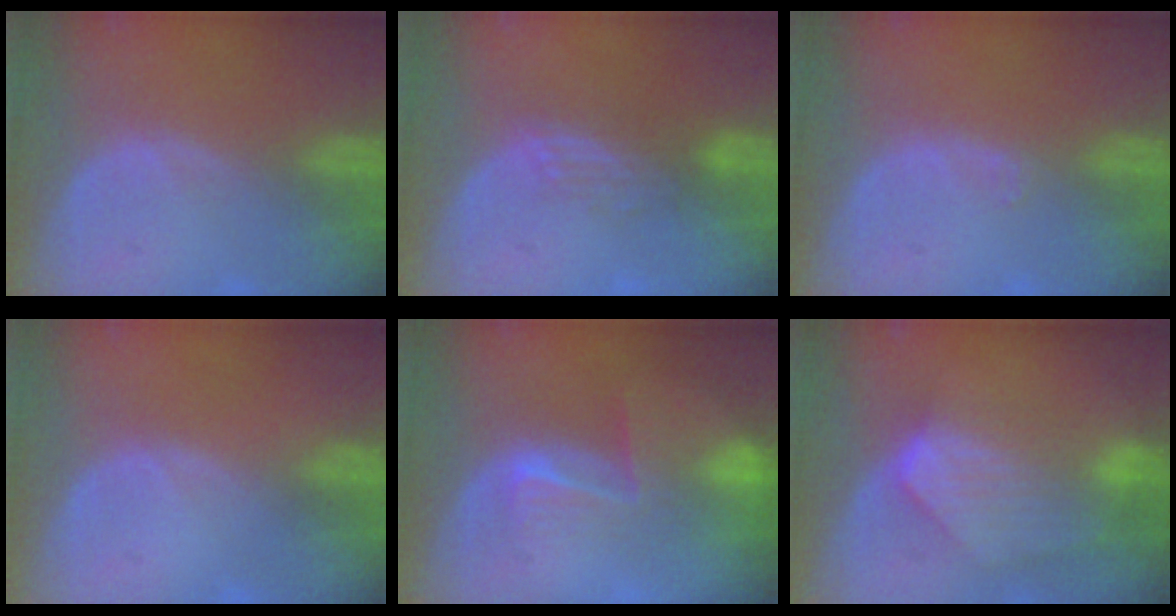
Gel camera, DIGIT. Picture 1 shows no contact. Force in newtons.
{"total": 2.8, "press": 2.4, "slide": 1.4}
{"total": 0.6, "press": 0.5, "slide": 0.4}
{"total": 0.0}
{"total": 8.4, "press": 7.2, "slide": 4.3}
{"total": 8.4, "press": 7.6, "slide": 3.5}